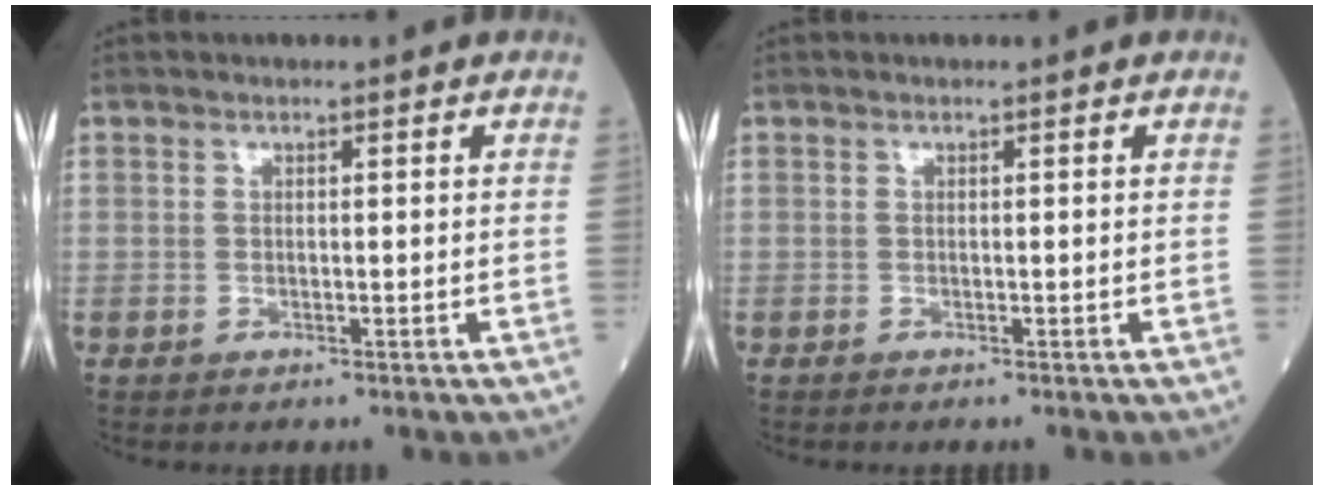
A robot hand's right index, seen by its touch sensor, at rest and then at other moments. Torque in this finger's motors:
{"motor_torque": [-0.03, -0.02, -0.01, -0.03]}